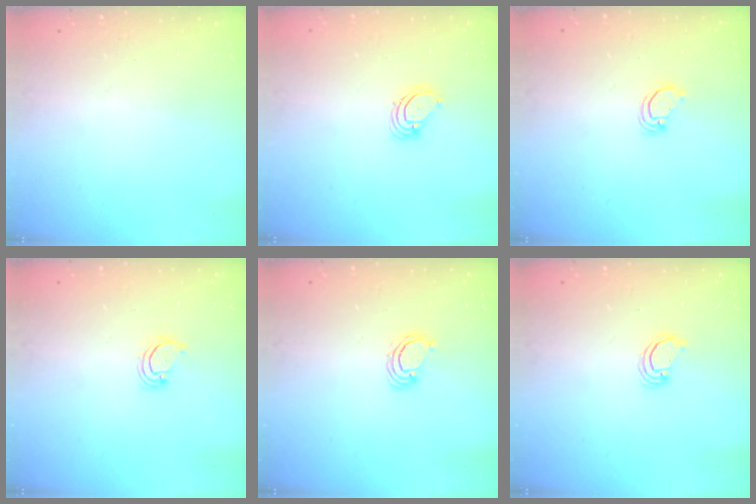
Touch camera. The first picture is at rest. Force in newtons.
{"total": 3.4, "press": 3.4, "slide": 0.3}
{"total": 3.2, "press": 3.1, "slide": 0.3}
{"total": 2.9, "press": 2.8, "slide": 0.4}
{"total": 2.5, "press": 2.5, "slide": 0.2}
{"total": 2.6, "press": 2.6, "slide": 0.2}